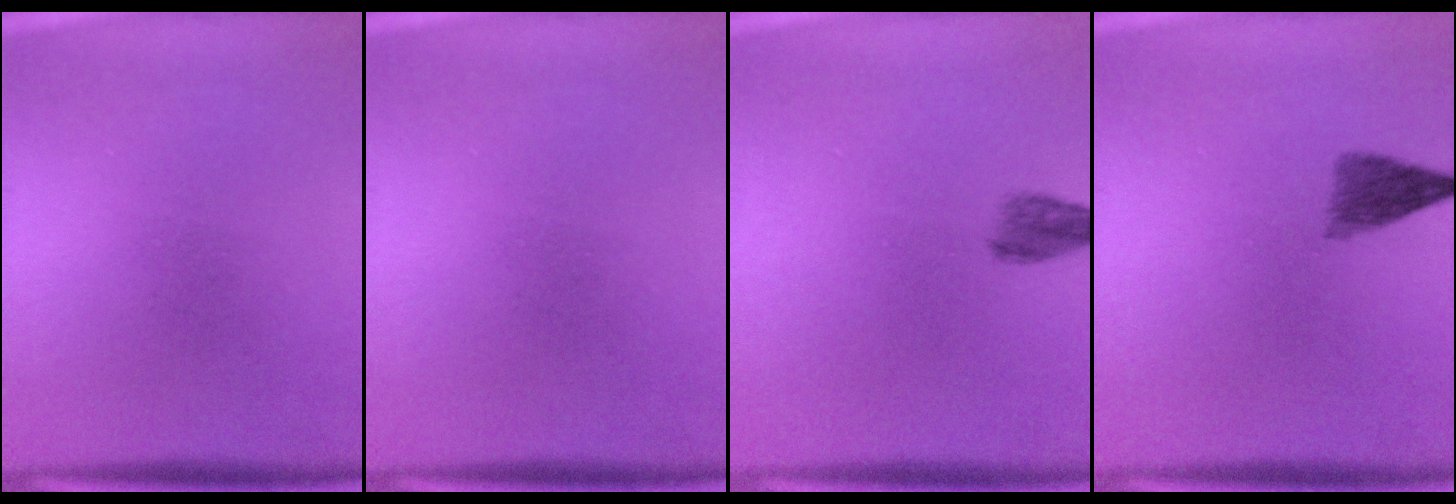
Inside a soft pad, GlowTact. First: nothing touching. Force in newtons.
{"total": 0.0}
{"total": 2.4}
{"total": 3.2}